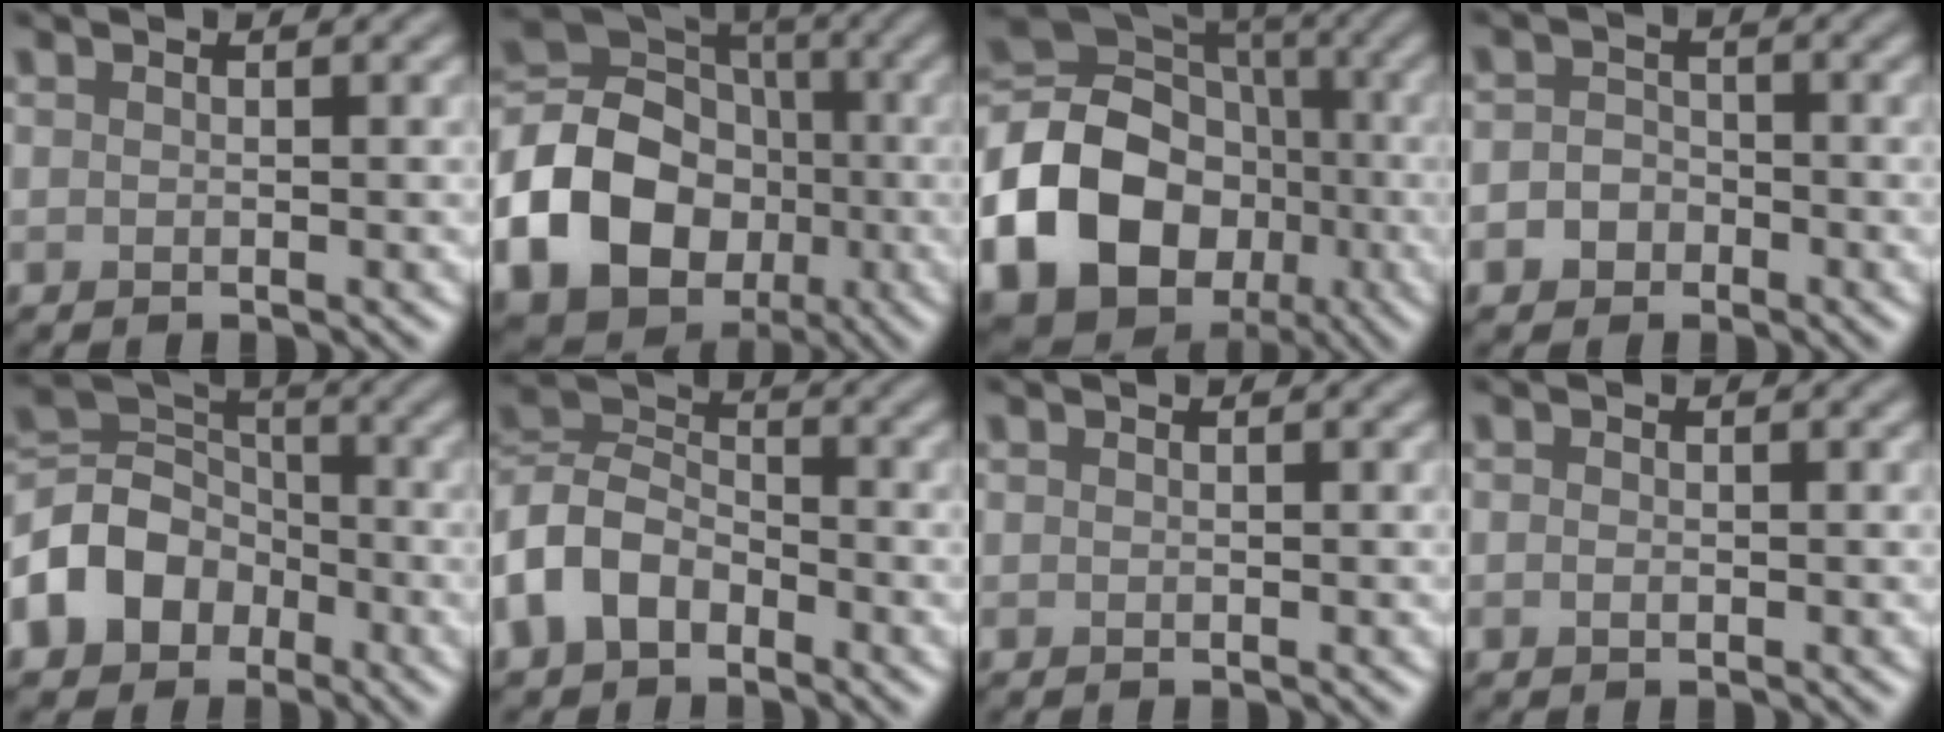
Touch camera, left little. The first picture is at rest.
{"total": 14.6, "force": [-4.3, 12.1, 7.0], "torque": [-0.149, -0.020, -0.101]}
{"total": 18.3, "force": [-5.7, 15.0, 8.8], "torque": [-0.198, -0.013, -0.122]}
{"total": 2.2, "force": [-0.9, 1.8, 0.8], "torque": [-0.001, 0.001, -0.026]}
{"total": 6.8, "force": [-3.0, 5.3, 3.0], "torque": [-0.054, 0.007, -0.073]}
{"total": 6.2, "force": [-2.9, 4.2, 3.5], "torque": [-0.077, 0.009, -0.074]}
{"total": 0.0}
{"total": 0.5, "force": [-0.1, 0.3, 0.4], "torque": [-0.009, -0.002, -0.002]}